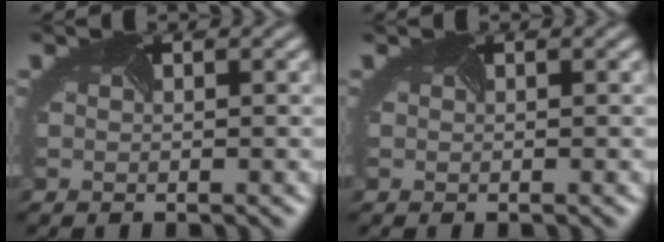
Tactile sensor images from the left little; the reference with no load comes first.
{"total": 0.0}